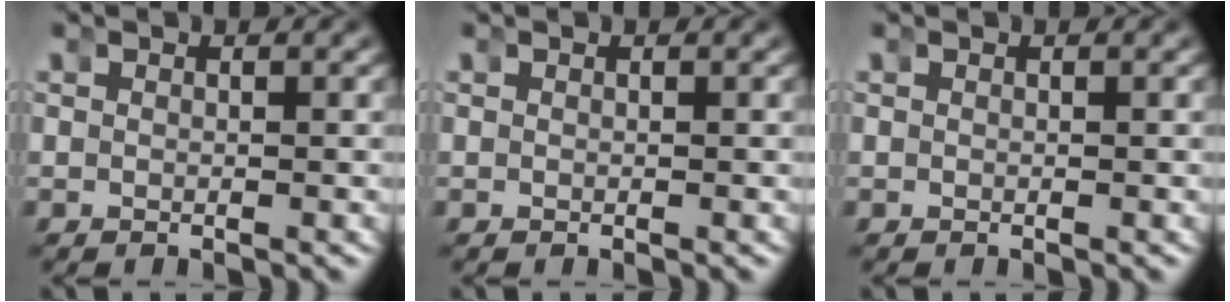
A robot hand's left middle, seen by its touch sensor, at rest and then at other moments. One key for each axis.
{"total": 0.0}
{"total": 0.0}